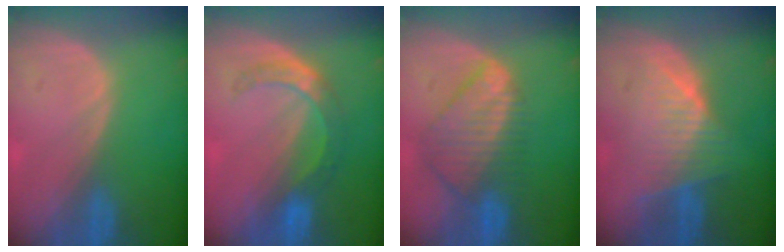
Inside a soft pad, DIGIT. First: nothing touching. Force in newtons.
{"total": 5.6, "press": 5.4, "slide": 1.6}
{"total": 9.0, "press": 7.8, "slide": 4.5}
{"total": 7.7, "press": 6.9, "slide": 3.5}